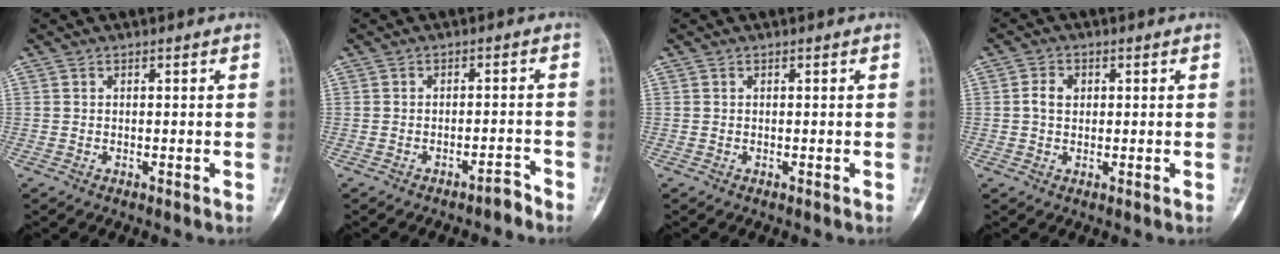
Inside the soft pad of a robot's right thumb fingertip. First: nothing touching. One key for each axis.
{"total": 2.2, "fx": -1.9, "fy": 0.5, "fz": 0.9, "tx": -0.010, "ty": 0.022, "tz": -0.027}
{"total": 0.0}
{"total": 3.0, "fx": 0.4, "fy": 2.3, "fz": 1.9, "tx": -0.030, "ty": 0.006, "tz": 0.004}